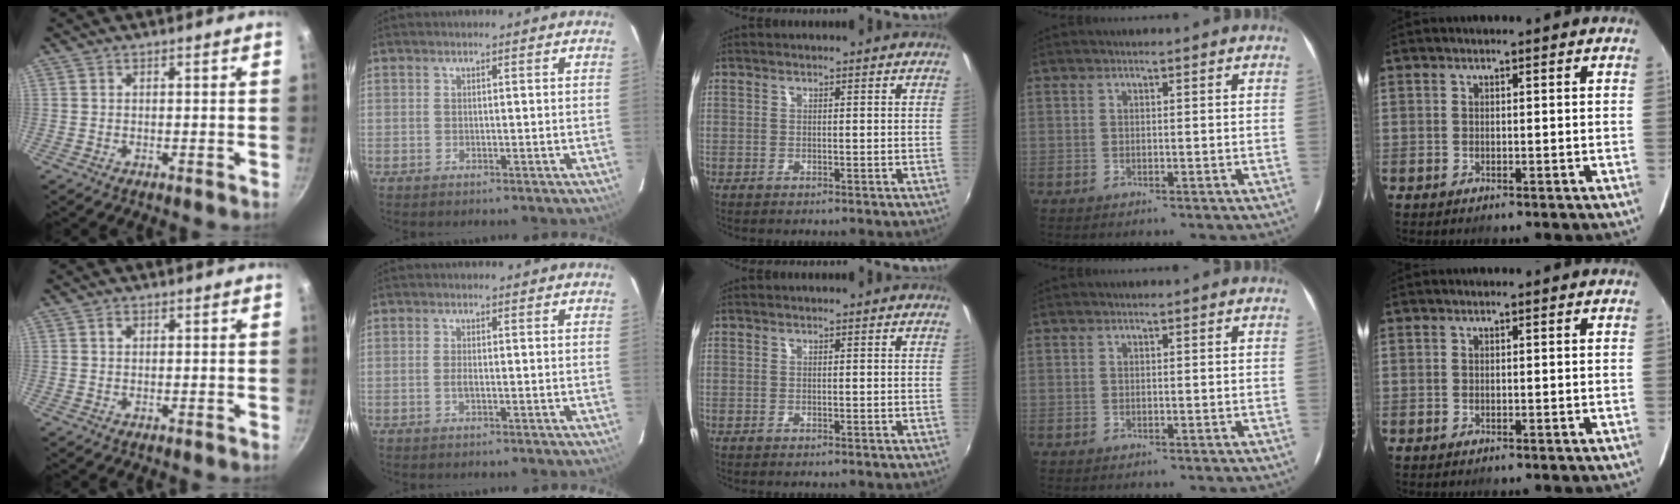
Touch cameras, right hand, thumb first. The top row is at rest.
{"thumb": {"total": 1.4, "force": [0.5, 1.0, 0.7], "torque": [-0.009, 0.005, 0.008]}, "index": {"total": 1.3, "force": [-0.4, 0.3, 1.2], "torque": [-0.025, 0.000, -0.008]}}